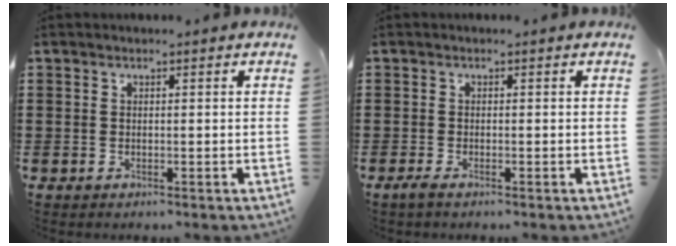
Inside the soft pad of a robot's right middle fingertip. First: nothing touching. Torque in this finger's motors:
{"motor_torque": [2.01, 0.13, 0.11, 0.05]}